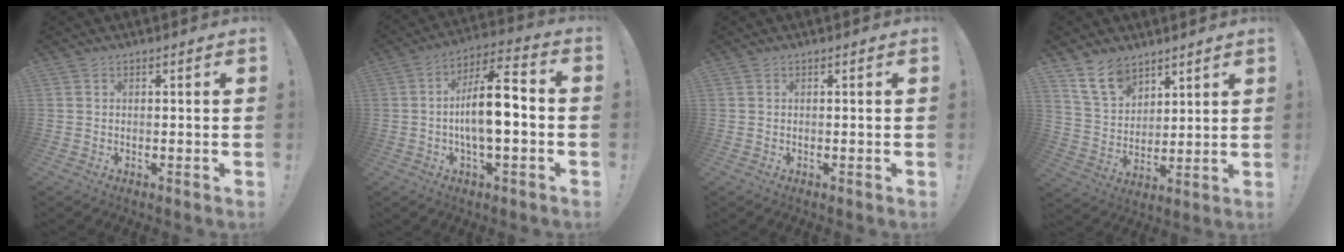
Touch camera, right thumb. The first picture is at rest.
{"total": 13.7, "force": [-1.9, 4.7, 12.7], "torque": [-0.225, 0.010, -0.037]}
{"total": 0.0}
{"total": 11.6, "force": [8.5, 6.7, 4.1], "torque": [-0.080, -0.050, 0.169]}